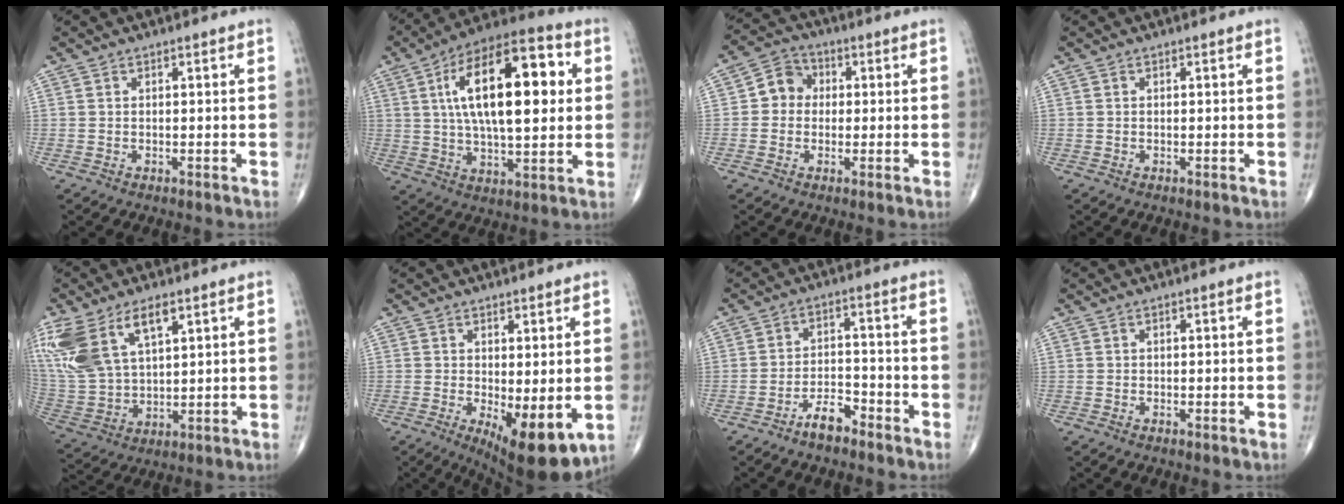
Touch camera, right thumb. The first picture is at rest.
{"total": 22.2, "force": [4.6, 9.3, 19.7], "torque": [-0.306, 0.011, 0.066]}
{"total": 6.0, "force": [0.2, 5.3, 2.8], "torque": [-0.027, 0.018, -0.011]}
{"total": 0.0}
{"total": 16.7, "force": [8.3, 8.3, 11.9], "torque": [-0.260, -0.019, 0.171]}
{"total": 10.1, "force": [-2.1, 3.5, 9.3], "torque": [-0.131, -0.027, -0.020]}
{"total": 5.3, "force": [-3.8, 1.8, 3.2], "torque": [-0.056, 0.026, -0.070]}
{"total": 0.0}